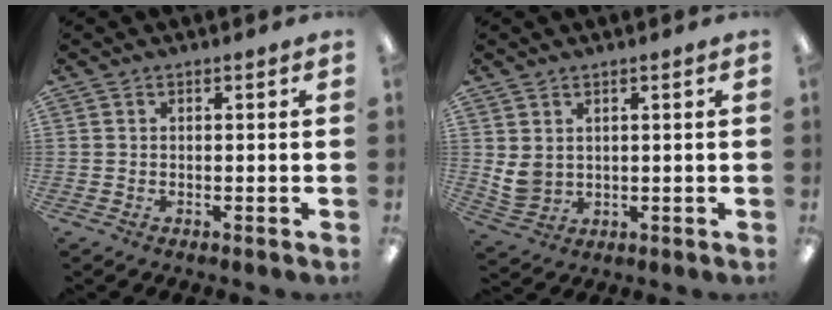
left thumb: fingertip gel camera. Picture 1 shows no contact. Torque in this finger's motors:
{"motor_torque": [0.75, 0.71, 0.70, -0.57, 0.05]}